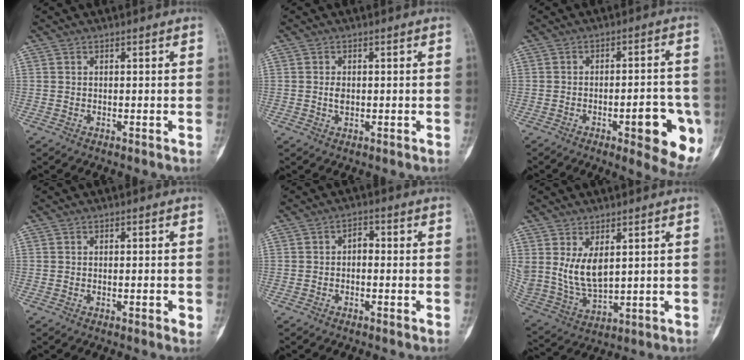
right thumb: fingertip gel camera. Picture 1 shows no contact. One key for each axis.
{"total": 1.6, "fx": 0.0, "fy": 1.1, "fz": 1.1, "tx": -0.016, "ty": 0.002, "tz": 0.002}
{"total": 13.1, "fx": -4.6, "fy": 4.1, "fz": 11.5, "tx": -0.120, "ty": 0.014, "tz": -0.051}
{"total": 1.9, "fx": -0.5, "fy": 0.5, "fz": 1.7, "tx": -0.027, "ty": -0.003, "tz": -0.006}
{"total": 2.1, "fx": -0.5, "fy": 1.3, "fz": 1.6, "tx": -0.015, "ty": 0.014, "tz": -0.017}
{"total": 8.8, "fx": 2.8, "fy": 4.7, "fz": 6.9, "tx": -0.130, "ty": -0.021, "tz": 0.077}